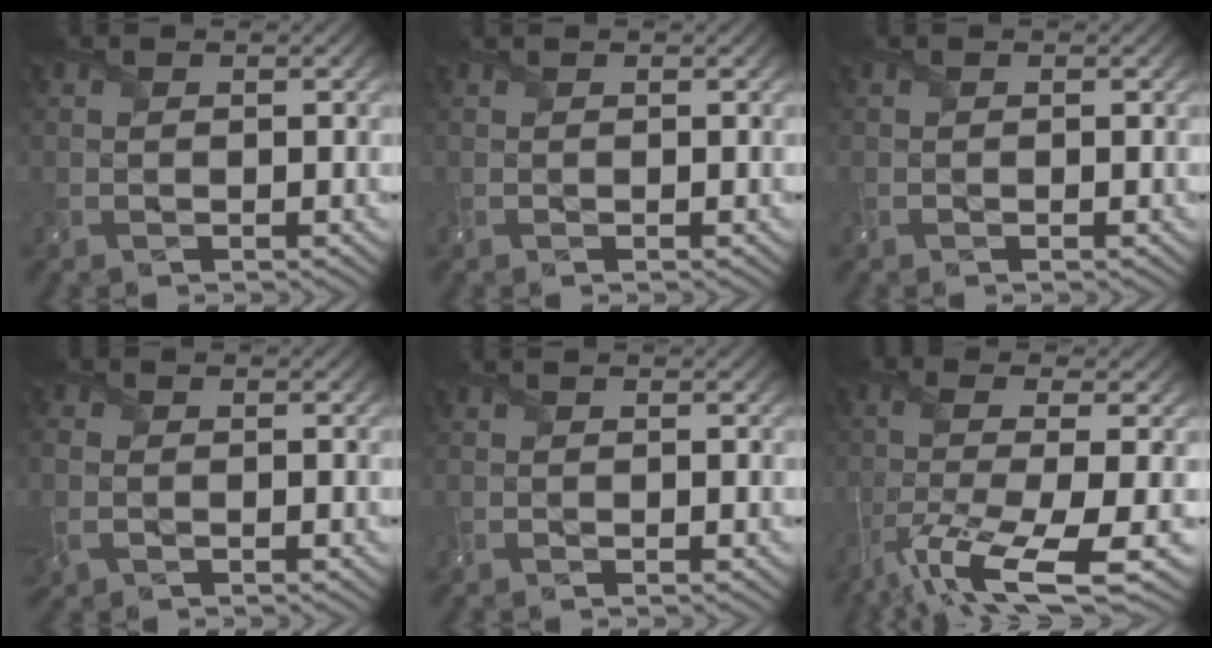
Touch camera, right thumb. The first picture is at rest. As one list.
[{"total": 0.6, "force": [0.5, 0.2, 0.0], "torque": [0.000, 0.004, 0.009]}, {"total": 0.0}, {"total": 3.5, "force": [-0.9, 2.4, 2.3], "torque": [-0.077, -0.008, -0.025]}, {"total": 0.5, "force": [0.1, 0.0, 0.5], "torque": [-0.013, 0.000, 0.000]}, {"total": 11.2, "force": [-5.3, 2.5, 9.5], "torque": [-0.190, -0.013, -0.094]}]